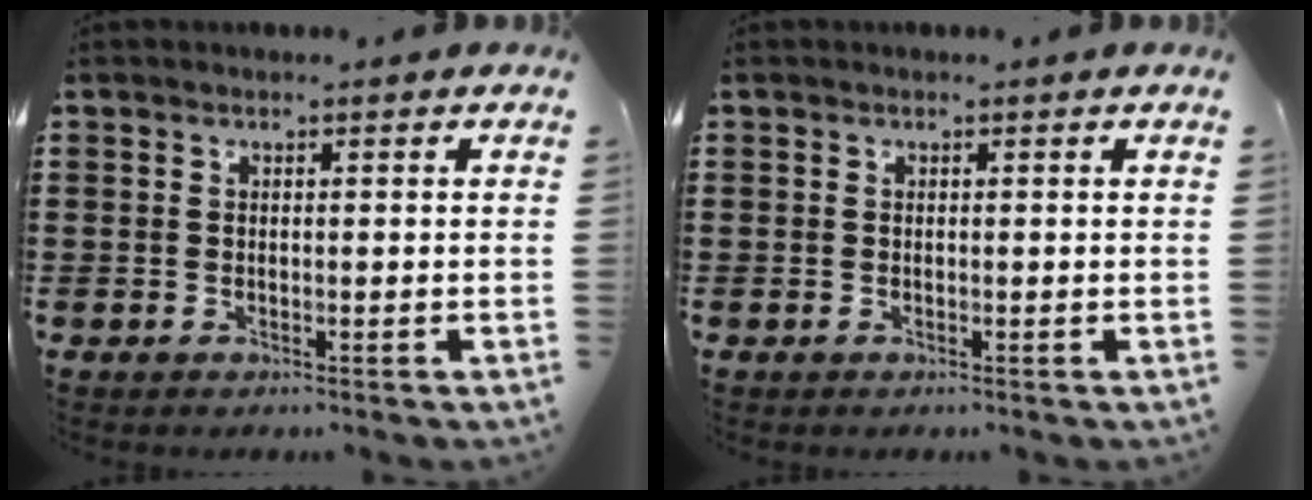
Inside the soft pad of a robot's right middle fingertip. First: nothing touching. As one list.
[{"total": 0.0}]